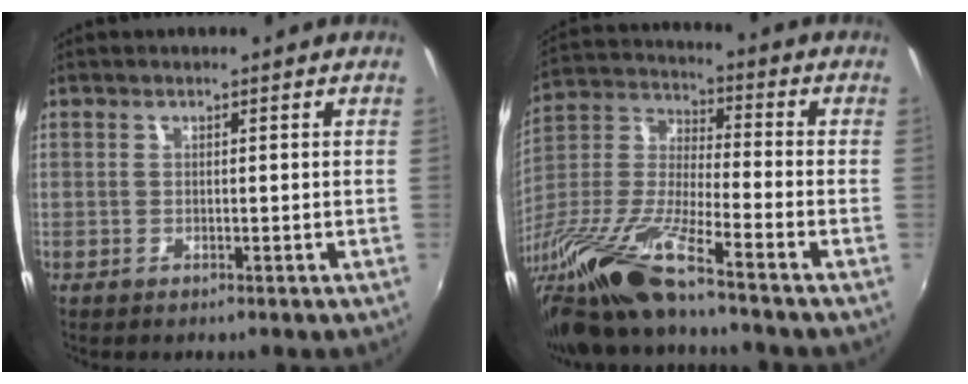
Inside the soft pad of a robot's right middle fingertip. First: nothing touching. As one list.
[{"total": 18.6, "force": [-14.4, 0.3, 11.9], "torque": [-0.239, -0.038, -0.283]}]